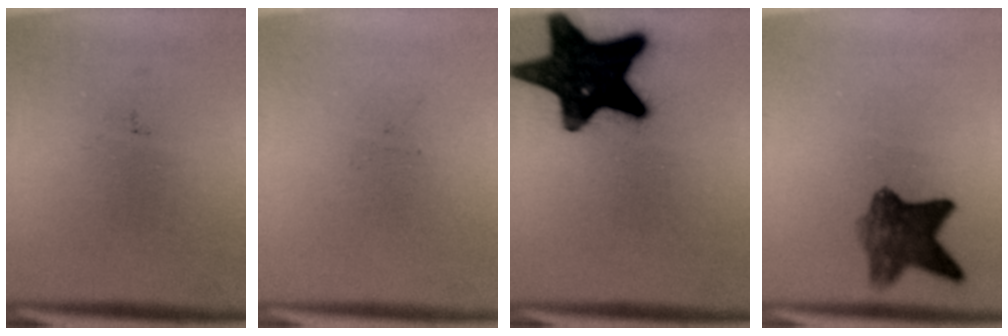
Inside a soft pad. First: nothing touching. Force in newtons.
{"total": 0.0}
{"total": 19.5}
{"total": 7.1}